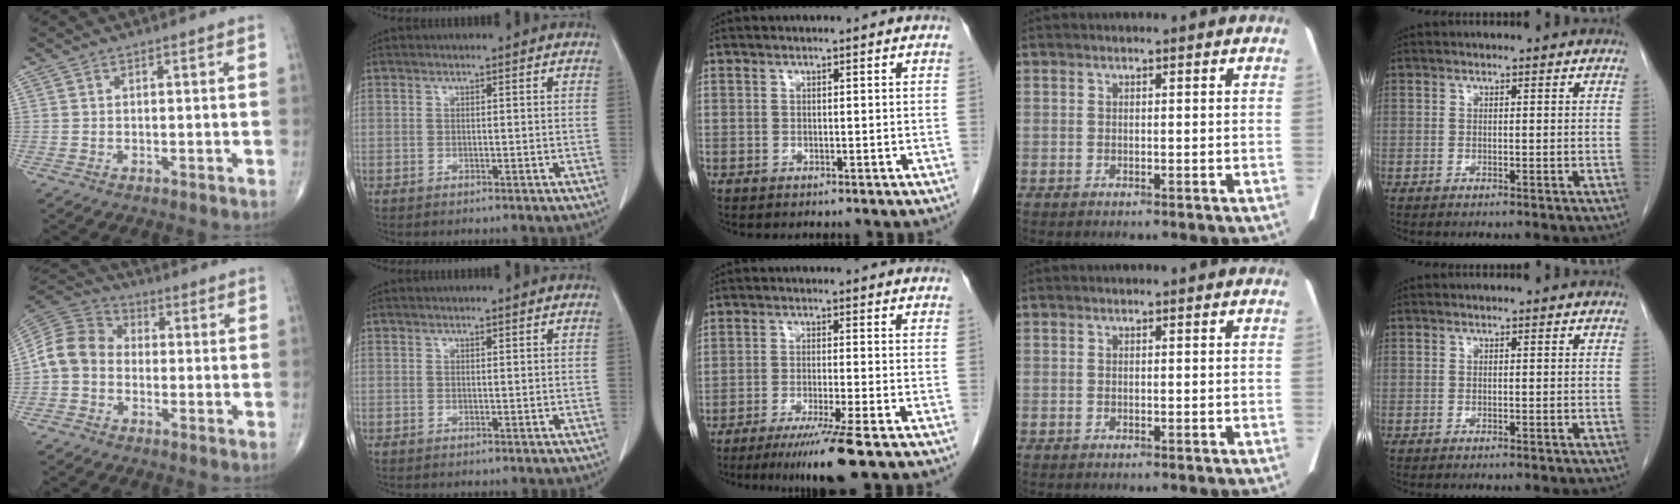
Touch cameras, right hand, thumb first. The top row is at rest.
{"thumb": {"total": 9.4, "force": [-1.3, 7.8, 5.0], "torque": [-0.086, 0.033, -0.041]}, "middle": {"total": 8.0, "force": [-5.4, -1.2, 5.8], "torque": [-0.091, -0.025, -0.093]}}